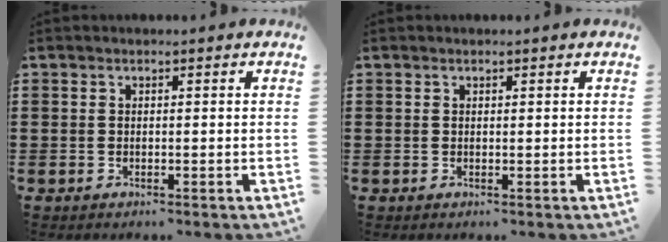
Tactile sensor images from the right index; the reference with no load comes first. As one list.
[{"total": 0.0}]